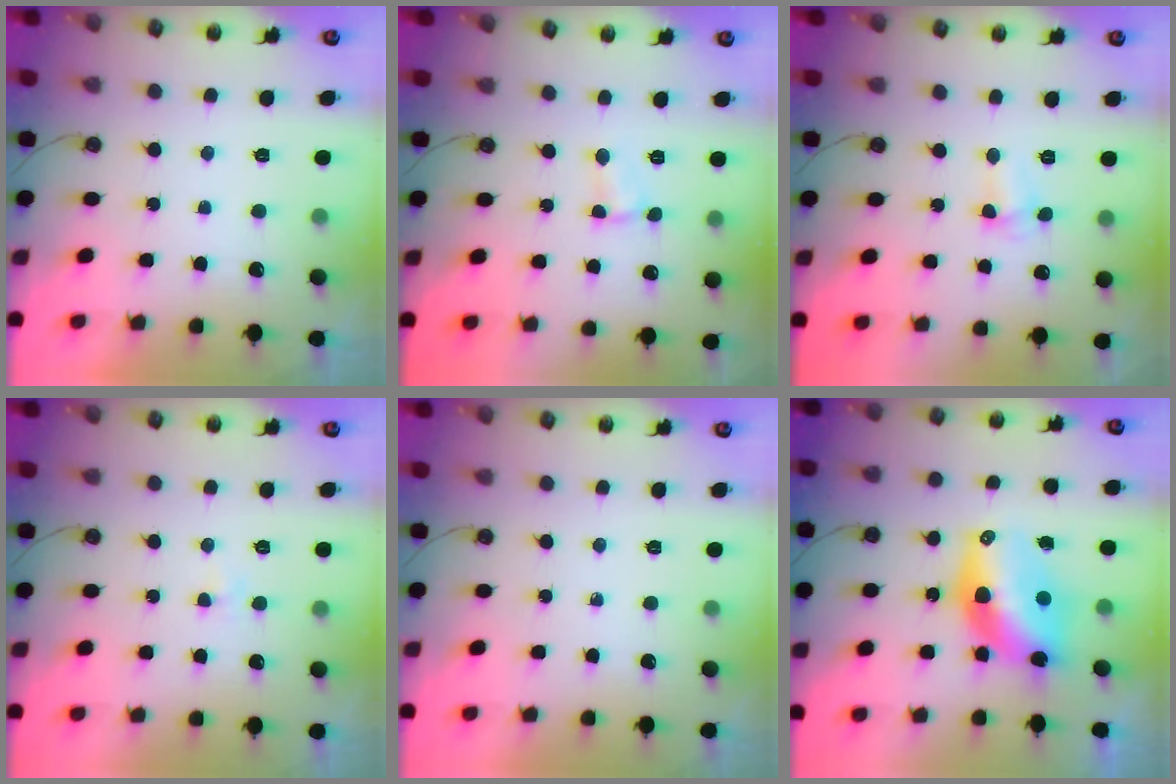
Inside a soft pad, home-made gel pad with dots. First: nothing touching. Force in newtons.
{"total": 1.7, "press": 1.7, "slide": 0.2}
{"total": 3.3, "press": 3.3, "slide": 0.5}
{"total": 3.8, "press": 1.6, "slide": 3.4}
{"total": 0.0}
{"total": 12.5, "press": 12.4, "slide": 1.0}